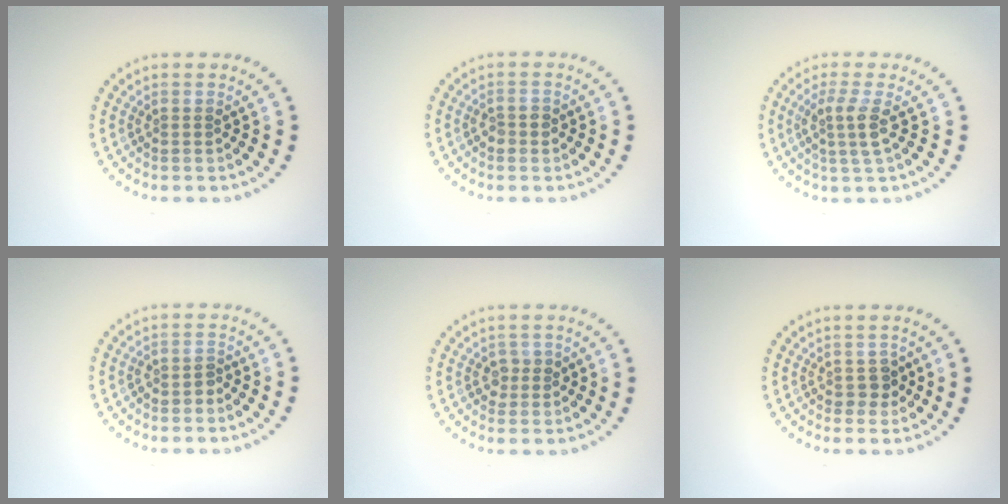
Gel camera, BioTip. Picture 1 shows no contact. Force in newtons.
{"total": 1.3, "press": 1.3, "slide": 0.3}
{"total": 2.5, "press": 2.0, "slide": 1.5}
{"total": 1.1, "press": 1.0, "slide": 0.4}
{"total": 1.3, "press": 1.2, "slide": 0.6}
{"total": 1.2, "press": 1.1, "slide": 0.5}